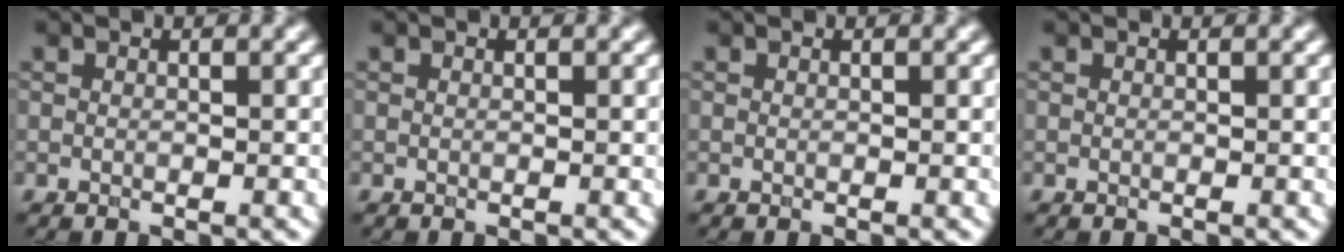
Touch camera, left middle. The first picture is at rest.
{"total": 0.0}
{"total": 0.0}
{"total": 0.0}